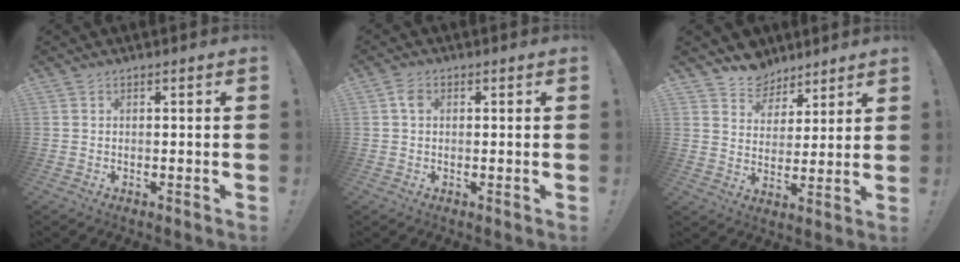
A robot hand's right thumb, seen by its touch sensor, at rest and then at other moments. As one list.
[{"total": 2.7, "force": [0.6, 1.8, 2.0], "torque": [-0.035, 0.005, 0.009]}, {"total": 8.5, "force": [6.8, 5.0, 0.7], "torque": [-0.024, -0.057, 0.136]}]